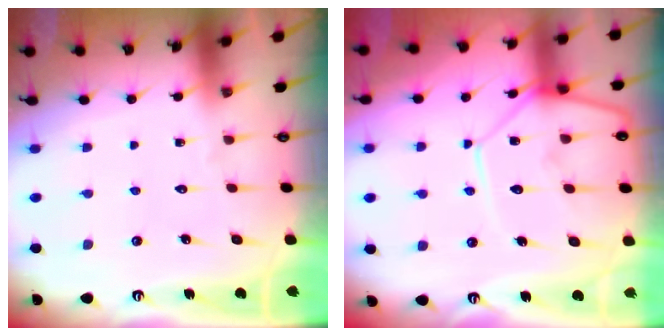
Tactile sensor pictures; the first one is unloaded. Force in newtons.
{"total": 11.8, "press": 11.8, "slide": 1.0}